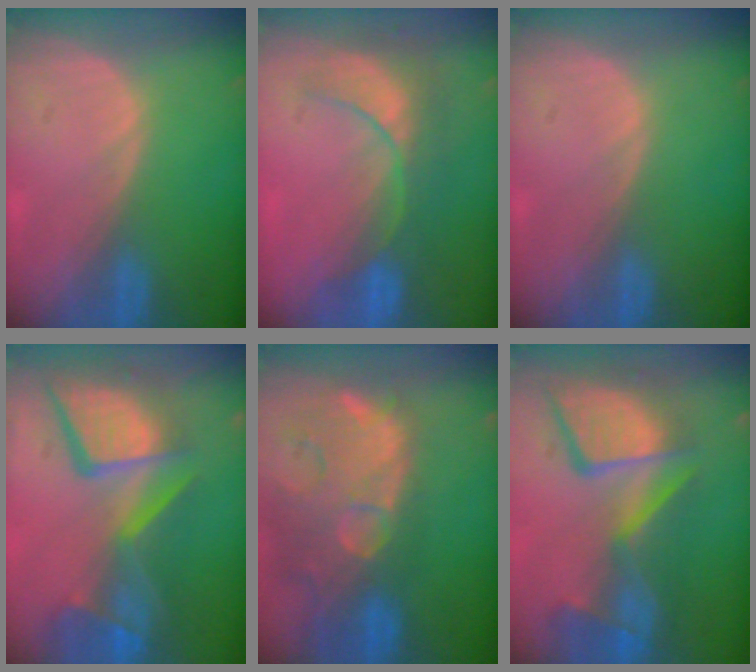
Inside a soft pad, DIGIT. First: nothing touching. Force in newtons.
{"total": 8.4, "press": 7.6, "slide": 3.6}
{"total": 0.0}
{"total": 13.8, "press": 11.3, "slide": 8.0}
{"total": 14.8, "press": 11.8, "slide": 8.9}
{"total": 13.2, "press": 11.2, "slide": 7.0}